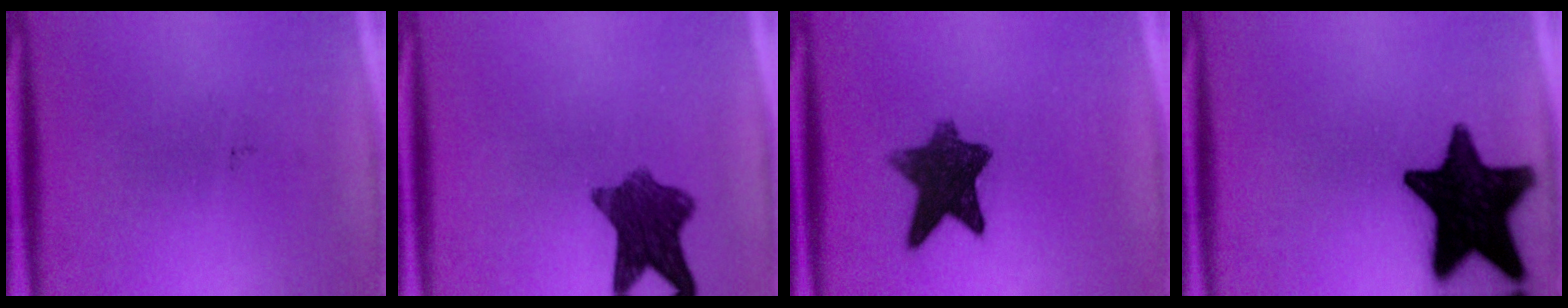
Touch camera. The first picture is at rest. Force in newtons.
{"total": 8.5}
{"total": 9.3}
{"total": 19.0}